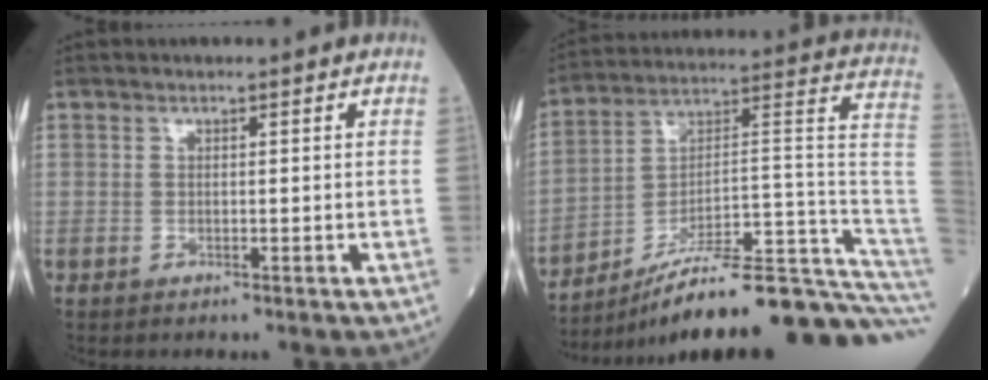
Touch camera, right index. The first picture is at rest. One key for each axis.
{"total": 27.1, "fx": -21.7, "fy": 0.7, "fz": 16.2, "tx": -0.126, "ty": 0.039, "tz": -0.321}